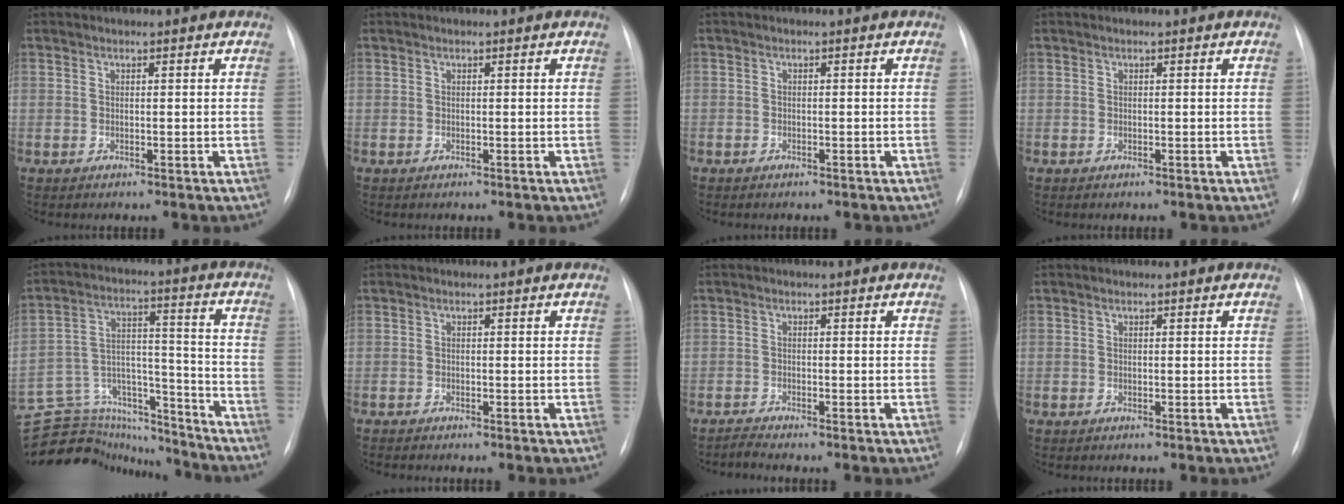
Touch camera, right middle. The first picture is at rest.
{"total": 0.0}
{"total": 0.8, "force": [-0.6, 0.5, 0.2], "torque": [-0.004, 0.002, -0.009]}
{"total": 0.0}
{"total": 20.5, "force": [-19.4, 5.8, 3.4], "torque": [-0.083, 0.046, -0.297]}
{"total": 0.8, "force": [-0.7, 0.0, 0.4], "torque": [-0.002, -0.002, -0.009]}
{"total": 1.2, "force": [-1.0, -0.5, 0.0], "torque": [0.001, -0.005, -0.019]}
{"total": 0.0}